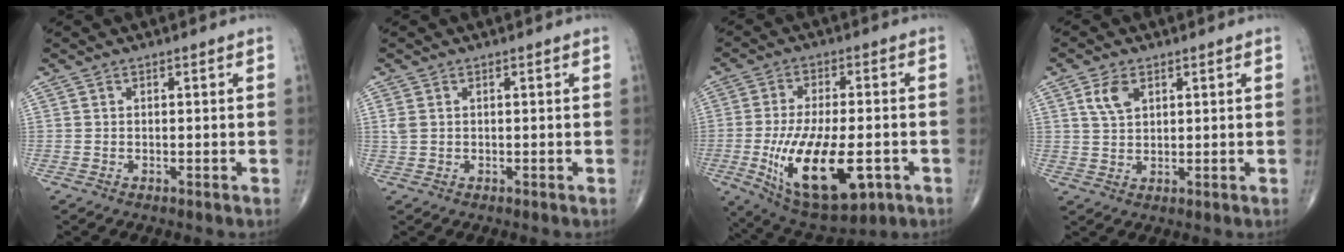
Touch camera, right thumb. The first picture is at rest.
{"total": 1.5, "force": [0.4, 1.0, 1.0], "torque": [-0.031, 0.006, 0.013]}
{"total": 19.0, "force": [-5.2, 8.3, 16.3], "torque": [-0.289, -0.004, -0.064]}
{"total": 4.6, "force": [2.1, 2.8, 3.0], "torque": [-0.050, -0.005, 0.043]}